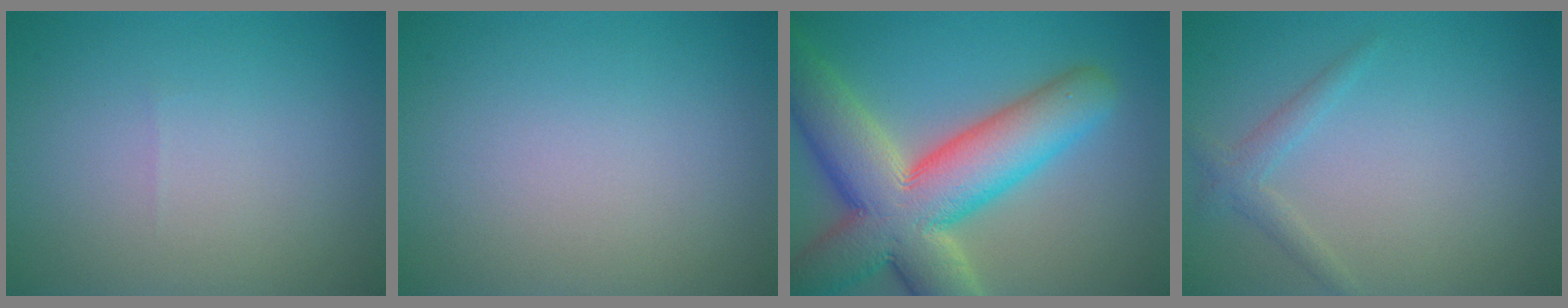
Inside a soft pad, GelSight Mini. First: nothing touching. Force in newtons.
{"total": 0.0}
{"total": 12.8, "press": 12.8, "slide": 1.0}
{"total": 1.6, "press": 1.6, "slide": 0.1}